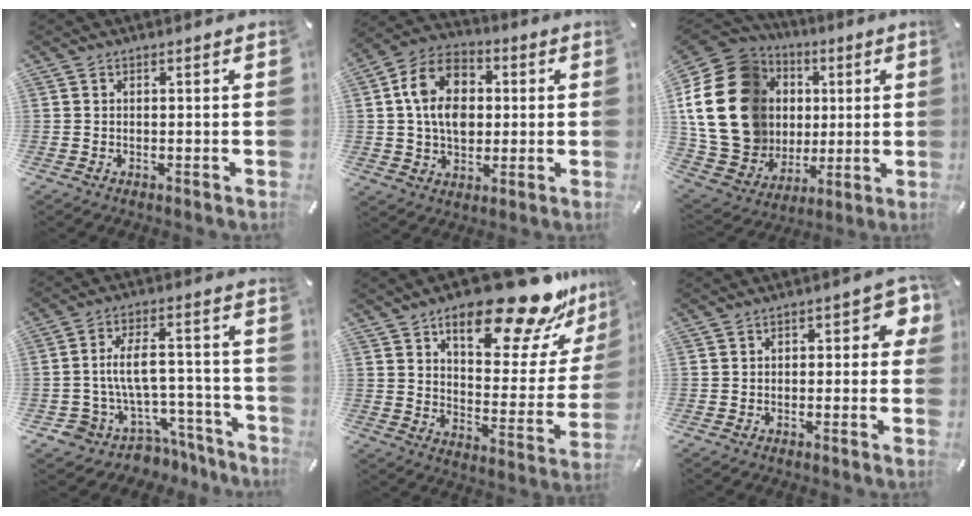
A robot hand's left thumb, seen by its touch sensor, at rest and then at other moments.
{"total": 13.2, "force": [1.8, 10.4, 7.9], "torque": [-0.140, 0.017, 0.036]}
{"total": 24.6, "force": [4.1, 20.3, 13.3], "torque": [-0.286, -0.018, 0.101]}
{"total": 10.3, "force": [-1.9, 8.4, 5.7], "torque": [-0.105, 0.006, -0.021]}
{"total": 24.7, "force": [17.7, 8.8, 14.9], "torque": [-0.193, -0.132, 0.283]}
{"total": 4.8, "force": [-0.2, 2.6, 4.0], "torque": [-0.050, 0.008, -0.010]}